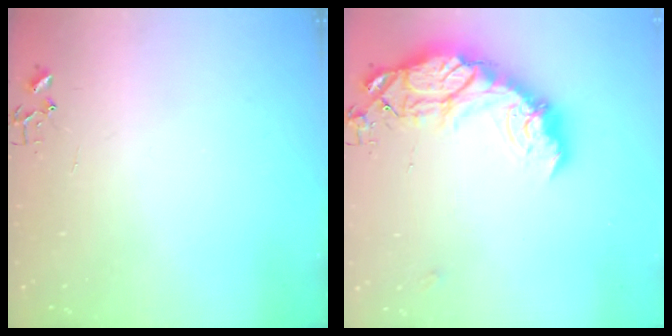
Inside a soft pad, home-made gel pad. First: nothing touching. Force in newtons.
{"total": 19.2, "press": 19.1, "slide": 1.5}